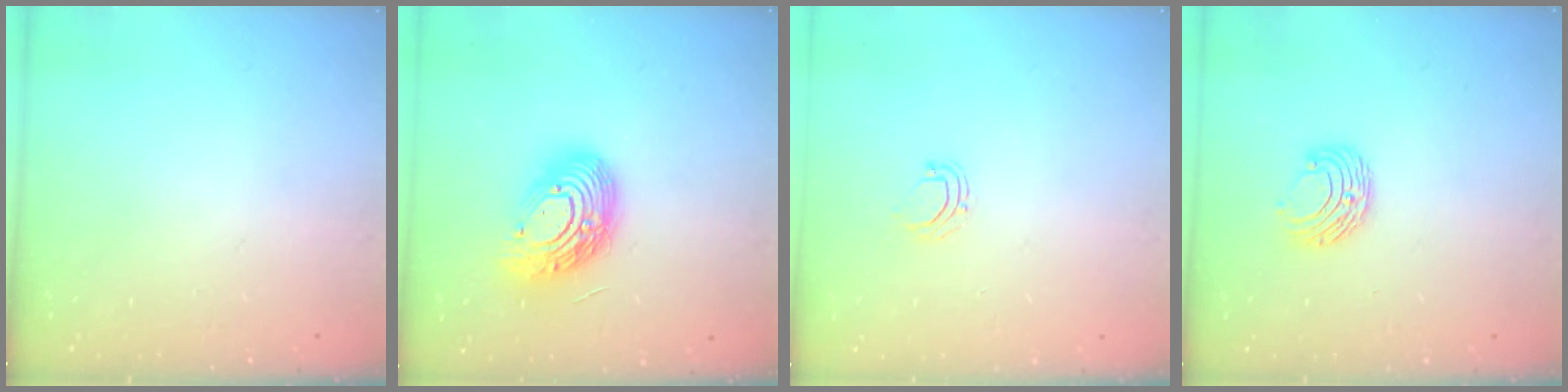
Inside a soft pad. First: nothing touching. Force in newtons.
{"total": 16.1, "press": 16.0, "slide": 1.3}
{"total": 4.9, "press": 4.8, "slide": 0.5}
{"total": 7.2, "press": 7.2, "slide": 0.8}